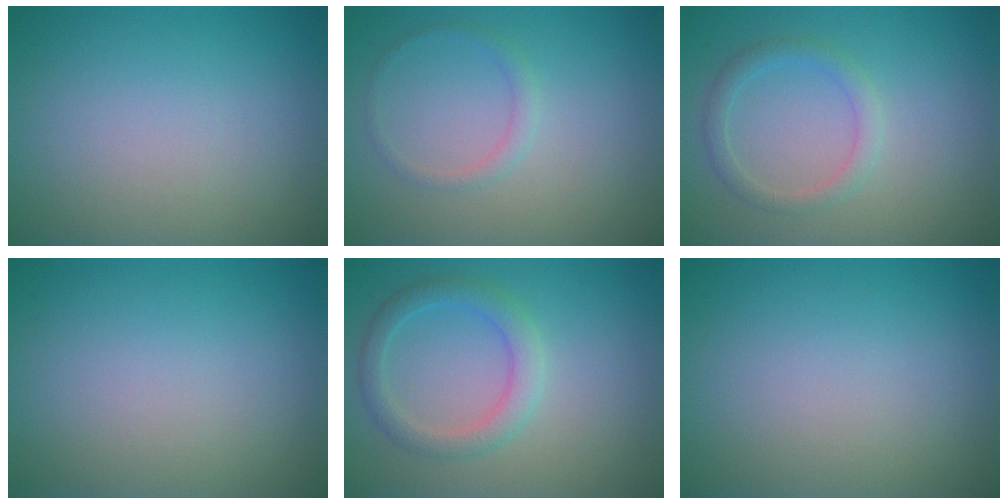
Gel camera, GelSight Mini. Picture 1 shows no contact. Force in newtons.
{"total": 1.0, "press": 1.0, "slide": 0.1}
{"total": 1.9, "press": 1.9, "slide": 0.1}
{"total": 0.0}
{"total": 2.8, "press": 2.8, "slide": 0.1}
{"total": 0.0}